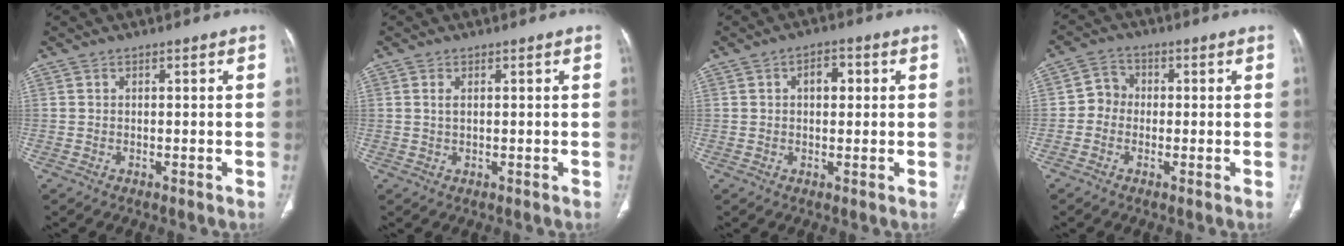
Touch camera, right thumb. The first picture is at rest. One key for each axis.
{"total": 1.3, "fx": 0.5, "fy": 0.6, "fz": 1.0, "tx": -0.022, "ty": 0.002, "tz": 0.014}
{"total": 4.2, "fx": 1.0, "fy": 2.6, "fz": 3.1, "tx": -0.032, "ty": 0.009, "tz": 0.015}
{"total": 3.9, "fx": -0.7, "fy": 3.6, "fz": 1.5, "tx": -0.006, "ty": 0.011, "tz": -0.025}